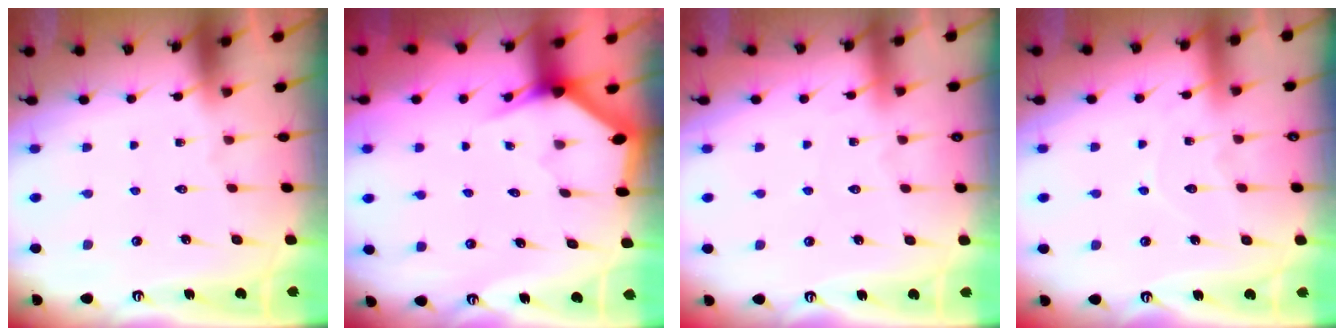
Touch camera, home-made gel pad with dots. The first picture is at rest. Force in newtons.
{"total": 2.9, "press": 2.9, "slide": 0.1}
{"total": 3.8, "press": 3.7, "slide": 0.4}
{"total": 6.8, "press": 6.8, "slide": 0.7}